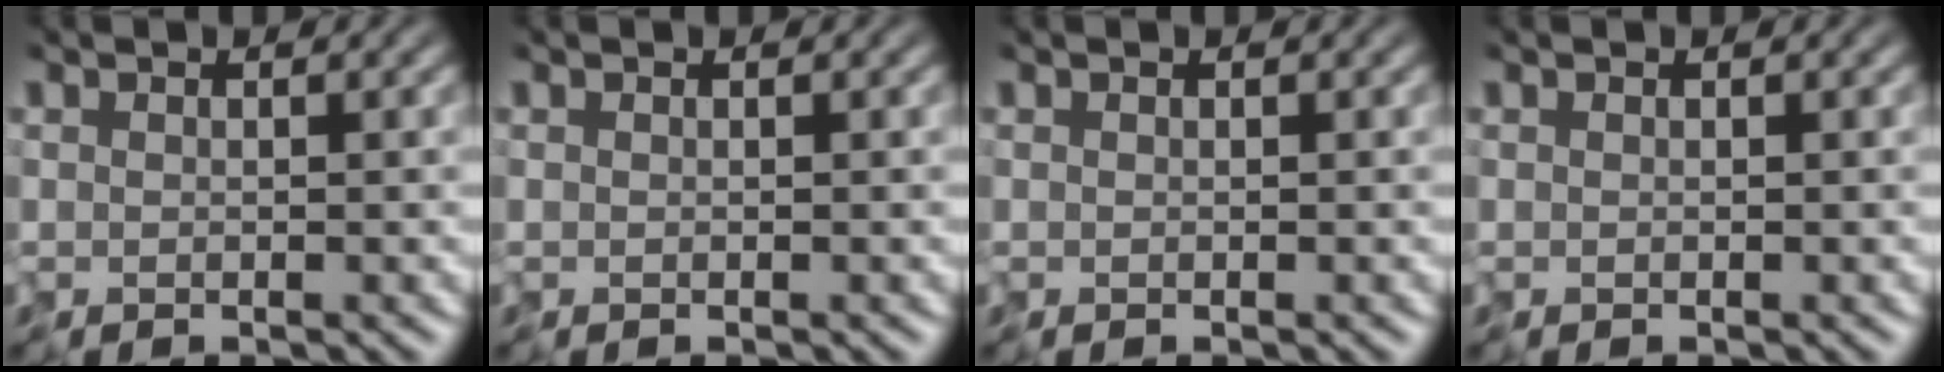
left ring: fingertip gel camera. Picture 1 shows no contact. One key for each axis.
{"total": 0.0}
{"total": 0.0}
{"total": 0.0}